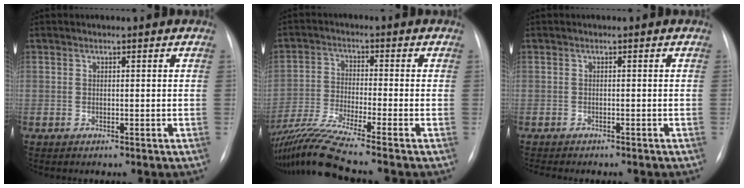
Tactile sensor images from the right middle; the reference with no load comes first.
{"total": 10.5, "force": [-8.9, -2.5, 5.1], "torque": [-0.100, -0.028, -0.160]}
{"total": 5.2, "force": [-4.5, 1.0, 2.4], "torque": [-0.028, -0.009, -0.052]}